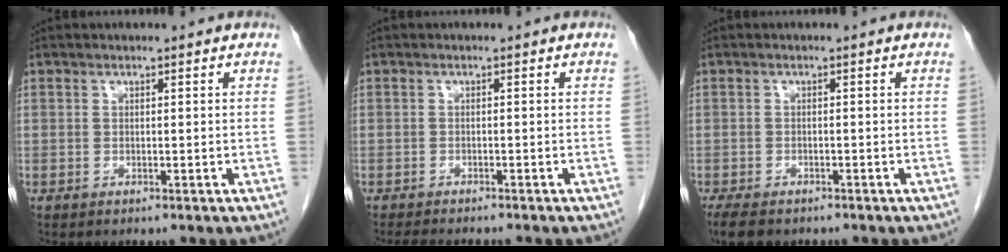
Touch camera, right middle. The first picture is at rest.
{"total": 5.1, "force": [-4.6, 0.7, 2.3], "torque": [-0.032, -0.012, -0.065]}
{"total": 5.7, "force": [-4.5, 2.2, 2.7], "torque": [-0.046, -0.013, -0.067]}